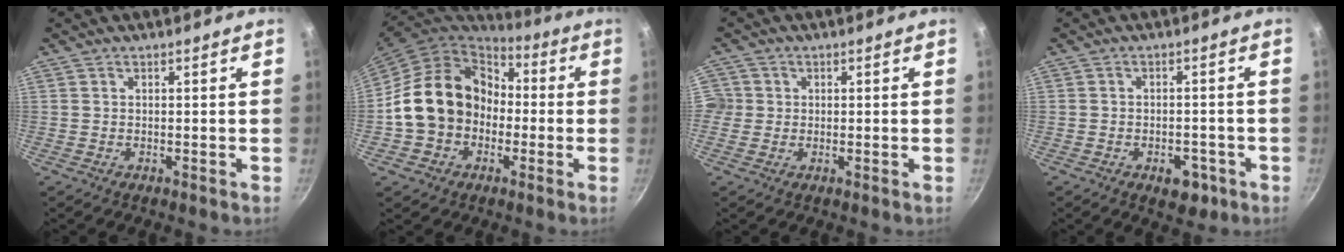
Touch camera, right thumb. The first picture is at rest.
{"total": 17.9, "force": [-1.4, 14.9, 9.9], "torque": [-0.145, 0.053, -0.026]}
{"total": 3.8, "force": [-0.1, 3.7, 0.8], "torque": [0.007, 0.007, -0.007]}
{"total": 5.4, "force": [-2.6, 3.3, 3.4], "torque": [-0.022, 0.017, -0.025]}